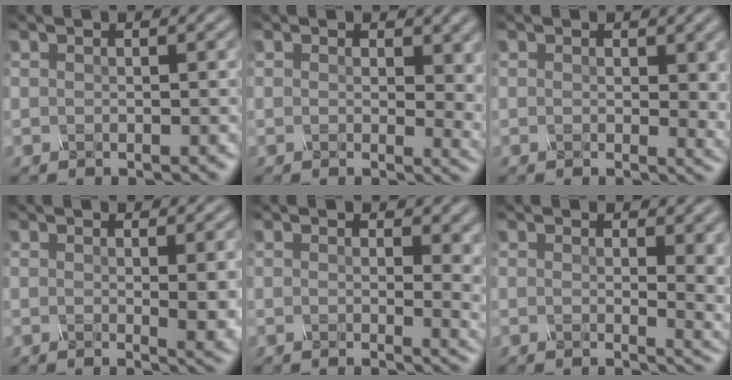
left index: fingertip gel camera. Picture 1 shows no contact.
{"total": 4.4, "force": [0.9, 2.7, 3.4], "torque": [-0.030, -0.007, 0.009]}
{"total": 3.1, "force": [0.6, 1.8, 2.4], "torque": [-0.023, -0.004, 0.005]}
{"total": 3.8, "force": [0.3, 0.9, 3.6], "torque": [-0.045, -0.005, 0.006]}
{"total": 4.7, "force": [0.7, 2.3, 4.0], "torque": [-0.032, -0.008, 0.009]}
{"total": 4.8, "force": [0.8, 2.1, 4.2], "torque": [-0.039, -0.008, 0.014]}